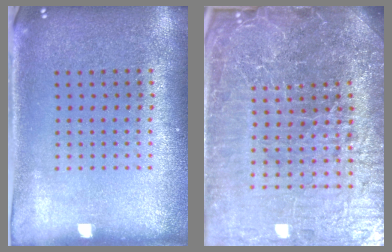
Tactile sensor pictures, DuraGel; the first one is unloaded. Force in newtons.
{"total": 7.5, "press": 6.5, "slide": 3.6}